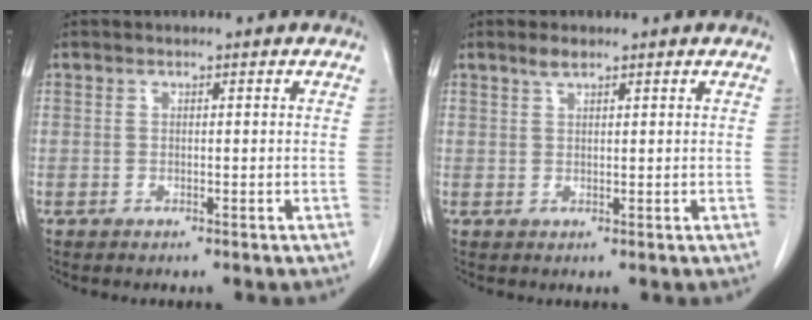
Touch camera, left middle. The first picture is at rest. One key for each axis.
{"total": 1.6, "fx": 1.2, "fy": 0.3, "fz": 0.9, "tx": -0.022, "ty": 0.001, "tz": 0.026}